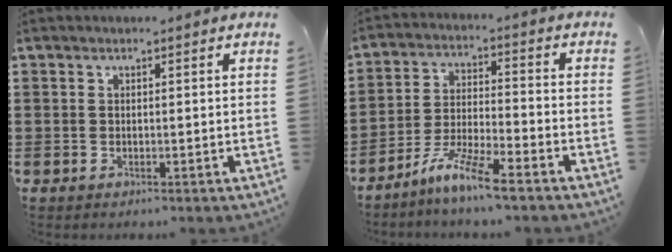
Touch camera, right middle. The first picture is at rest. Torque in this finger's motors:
{"motor_torque": [2.14, 0.00, 0.57, 0.15]}